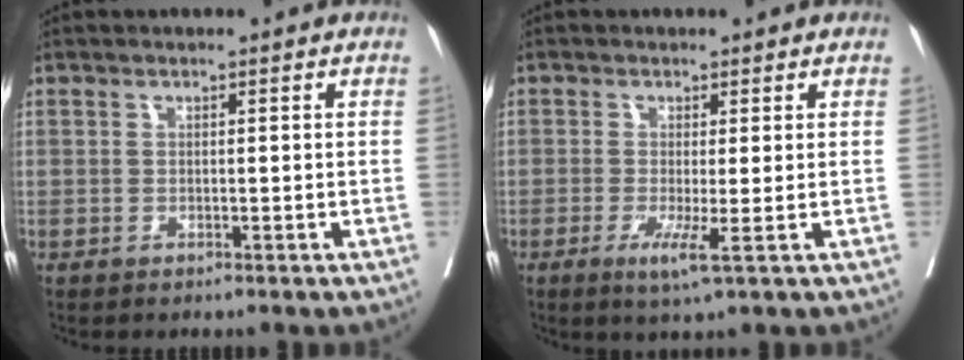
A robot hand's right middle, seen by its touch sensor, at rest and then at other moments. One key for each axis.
{"total": 3.5, "fx": -1.1, "fy": -0.2, "fz": 3.3, "tx": -0.060, "ty": -0.013, "tz": -0.016}